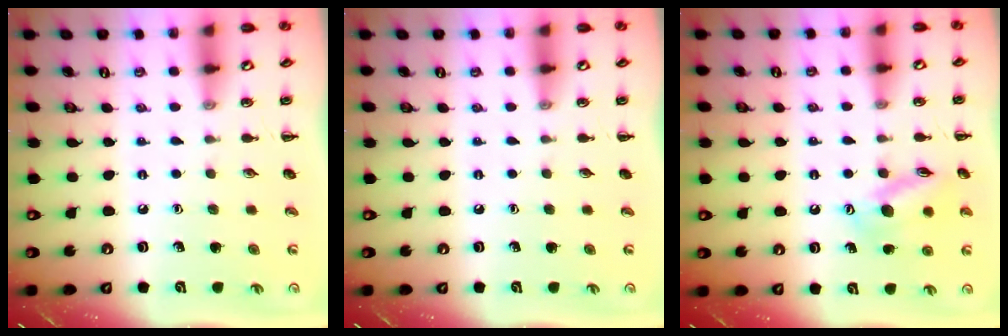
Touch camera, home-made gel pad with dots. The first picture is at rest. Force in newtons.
{"total": 0.0}
{"total": 13.3, "press": 13.2, "slide": 1.4}